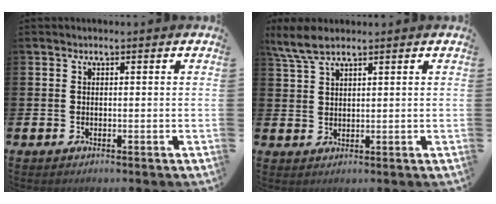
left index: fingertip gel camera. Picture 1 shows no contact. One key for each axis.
{"total": 4.8, "fx": 3.8, "fy": 1.3, "fz": 2.6, "tx": -0.056, "ty": -0.006, "tz": 0.069}